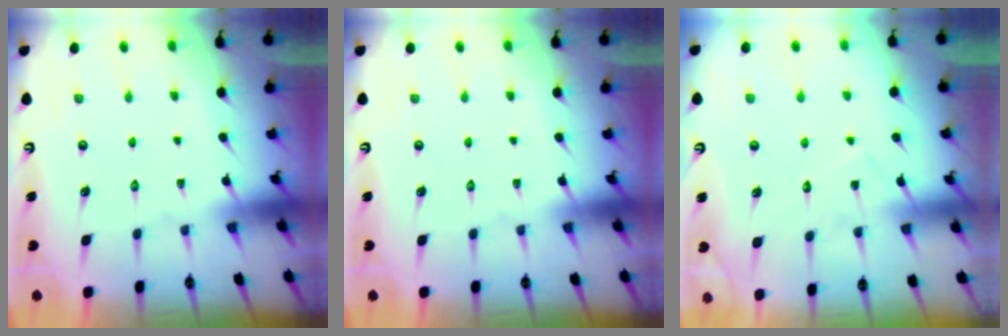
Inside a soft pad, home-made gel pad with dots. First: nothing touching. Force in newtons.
{"total": 0.0}
{"total": 7.7, "press": 7.7, "slide": 0.4}